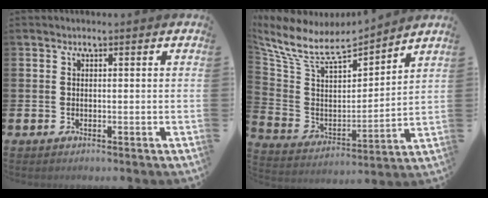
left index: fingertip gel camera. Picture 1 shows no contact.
{"total": 7.8, "force": [6.9, 2.6, 2.7], "torque": [-0.092, -0.052, 0.117]}